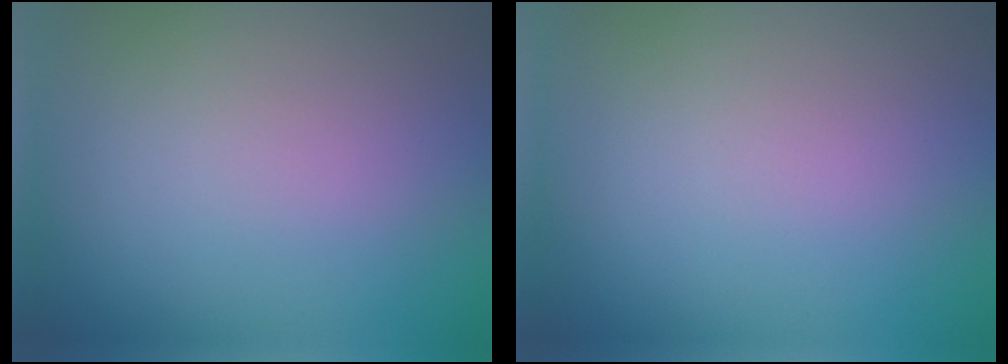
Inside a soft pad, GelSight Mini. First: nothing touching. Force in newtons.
{"total": 0.0}